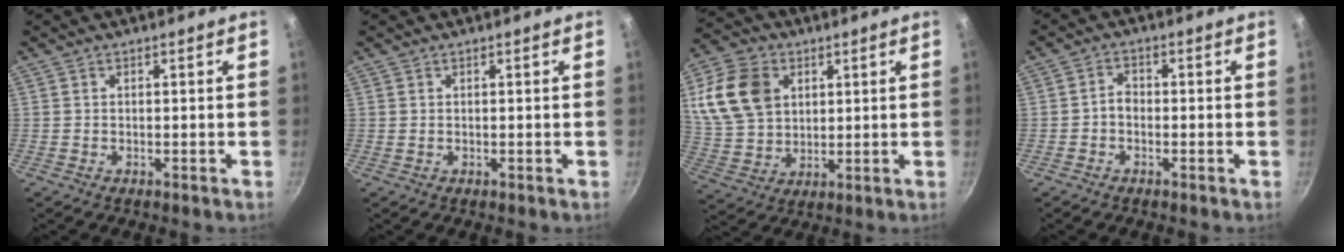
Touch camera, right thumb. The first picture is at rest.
{"total": 0.0}
{"total": 14.7, "force": [4.5, 11.0, 8.6], "torque": [-0.145, -0.006, 0.093]}
{"total": 2.4, "force": [-0.9, 1.8, 1.5], "torque": [-0.020, 0.017, -0.021]}